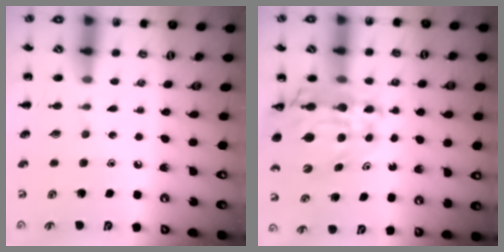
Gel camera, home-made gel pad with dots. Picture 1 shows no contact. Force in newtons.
{"total": 14.7, "press": 14.2, "slide": 3.8}